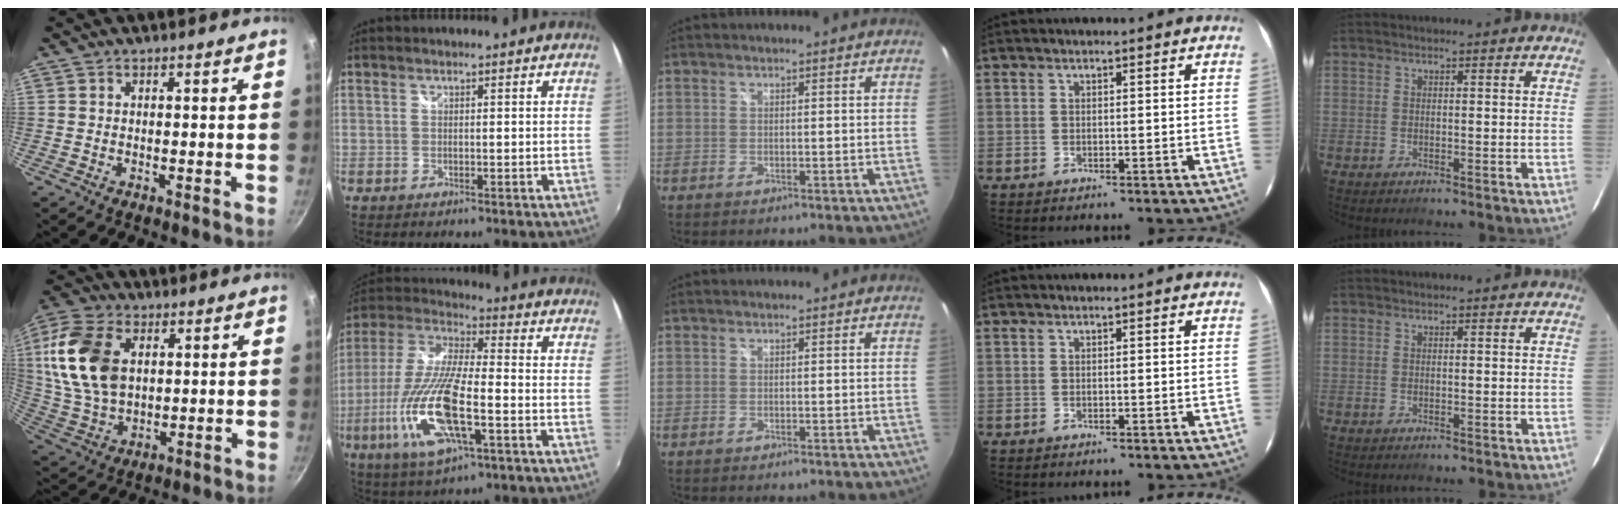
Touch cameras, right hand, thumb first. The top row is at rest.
{"thumb": {"total": 18.6, "force": [4.0, 12.3, 13.4], "torque": [-0.256, -0.002, 0.082]}, "index": {"total": 19.0, "force": [-6.5, 5.4, 17.0], "torque": [-0.356, -0.025, -0.126]}}